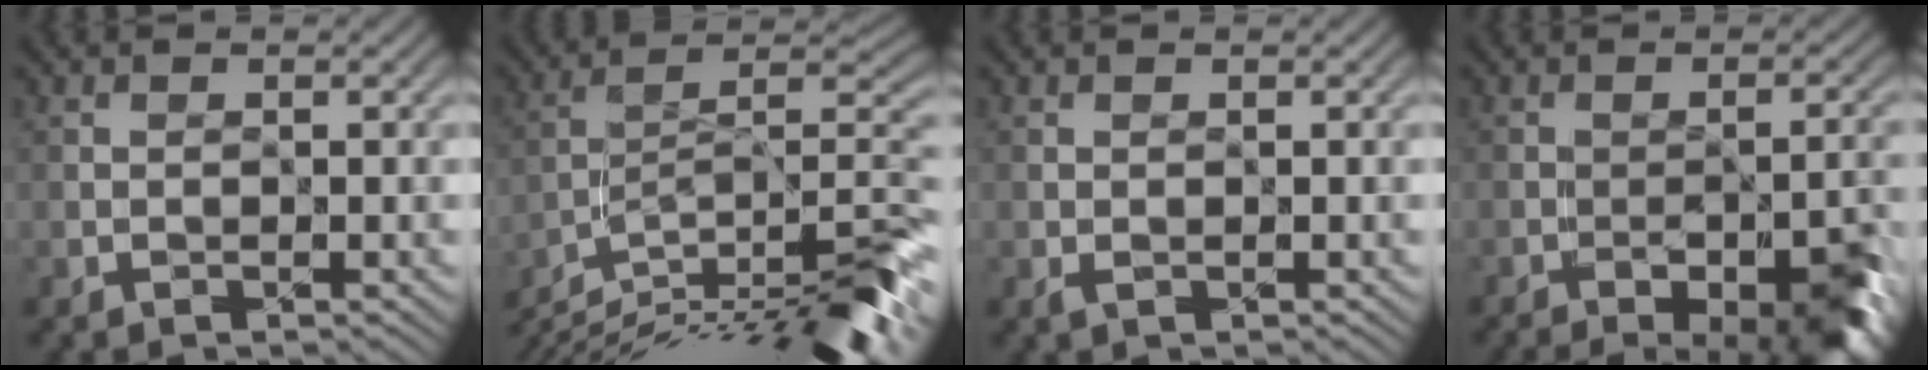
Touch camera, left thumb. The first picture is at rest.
{"total": 14.4, "force": [-10.9, 2.9, 9.0], "torque": [-0.171, -0.001, -0.182]}
{"total": 0.6, "force": [-0.1, 0.4, 0.5], "torque": [-0.014, -0.004, -0.003]}
{"total": 12.2, "force": [-8.6, 3.7, 7.9], "torque": [-0.096, -0.016, -0.099]}